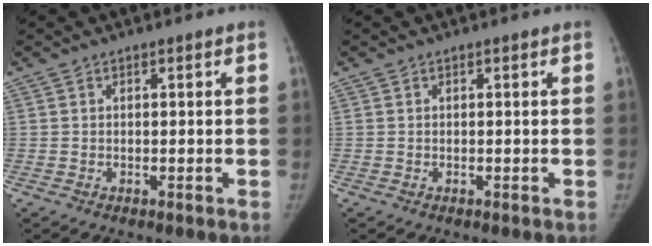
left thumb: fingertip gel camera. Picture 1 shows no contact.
{"total": 0.0}